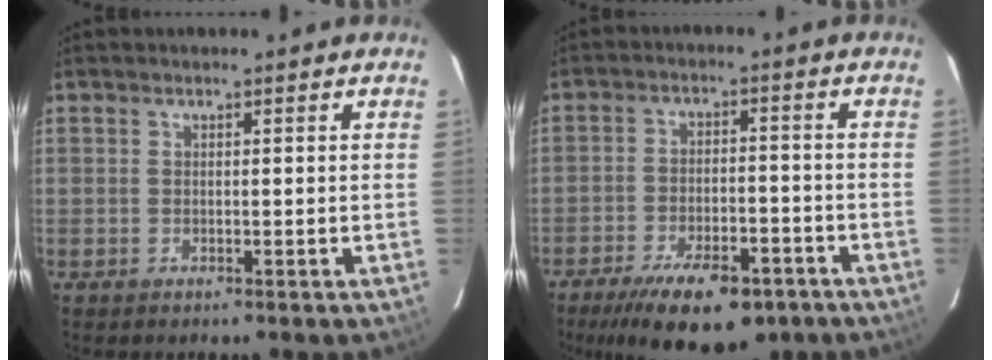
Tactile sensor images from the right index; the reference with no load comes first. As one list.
[{"total": 16.5, "force": [-11.2, 6.5, 10.3], "torque": [-0.199, -0.021, -0.164]}]